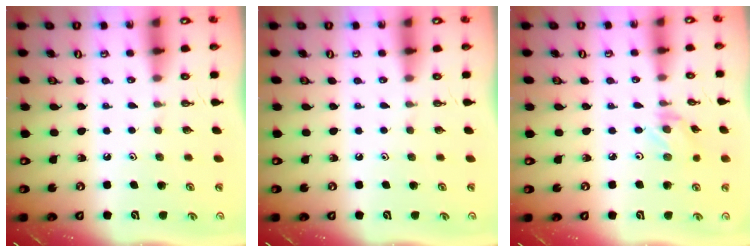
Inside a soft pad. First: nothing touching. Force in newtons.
{"total": 0.0}
{"total": 1.2, "press": 1.2, "slide": 0.2}